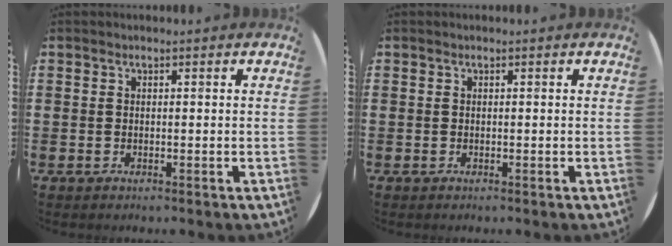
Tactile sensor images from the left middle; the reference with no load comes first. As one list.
[{"total": 0.0}]